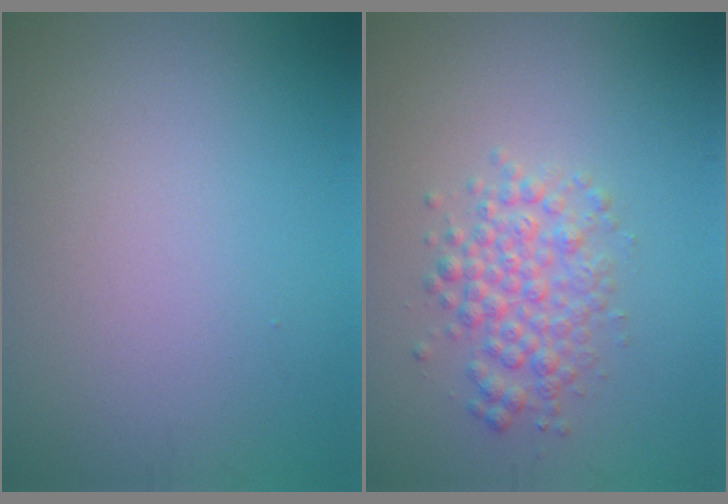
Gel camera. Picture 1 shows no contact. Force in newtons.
{"total": 3.2, "press": 3.2, "slide": 0.1}